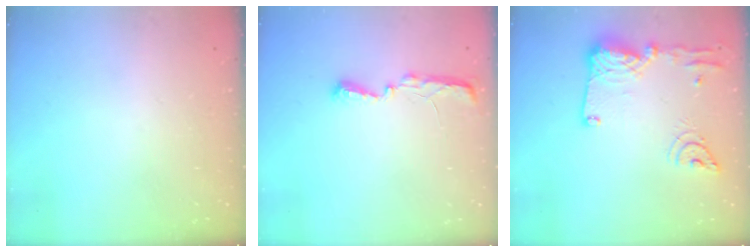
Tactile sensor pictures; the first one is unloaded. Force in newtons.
{"total": 5.4, "press": 5.3, "slide": 0.7}
{"total": 17.2, "press": 17.1, "slide": 2.2}